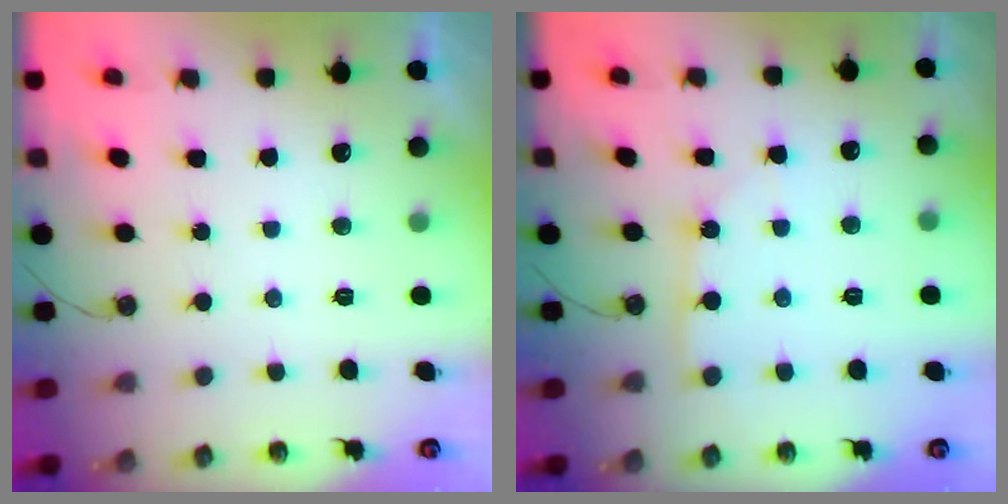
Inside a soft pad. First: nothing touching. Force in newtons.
{"total": 3.8, "press": 3.8, "slide": 0.3}